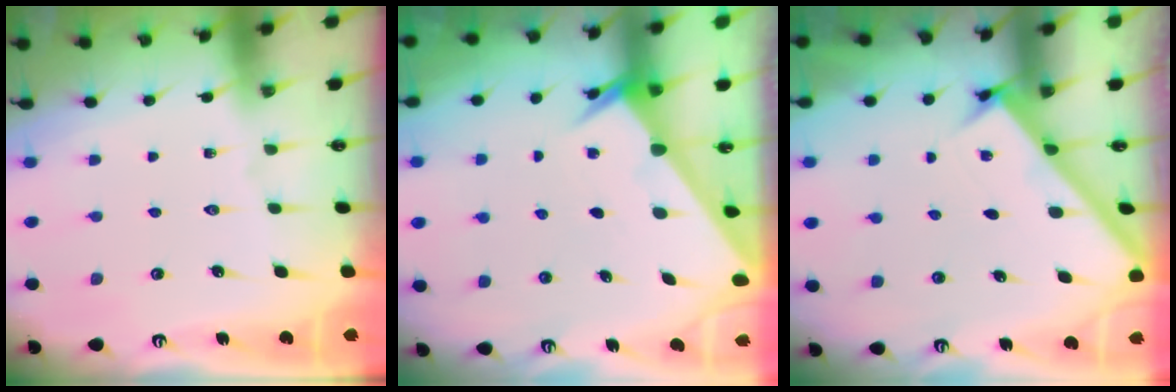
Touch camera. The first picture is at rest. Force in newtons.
{"total": 2.0, "press": 2.0, "slide": 0.1}
{"total": 2.3, "press": 2.3, "slide": 0.3}